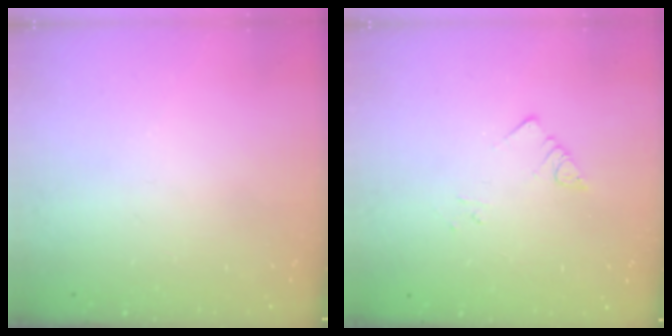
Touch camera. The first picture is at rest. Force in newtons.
{"total": 2.8, "press": 2.8, "slide": 0.2}